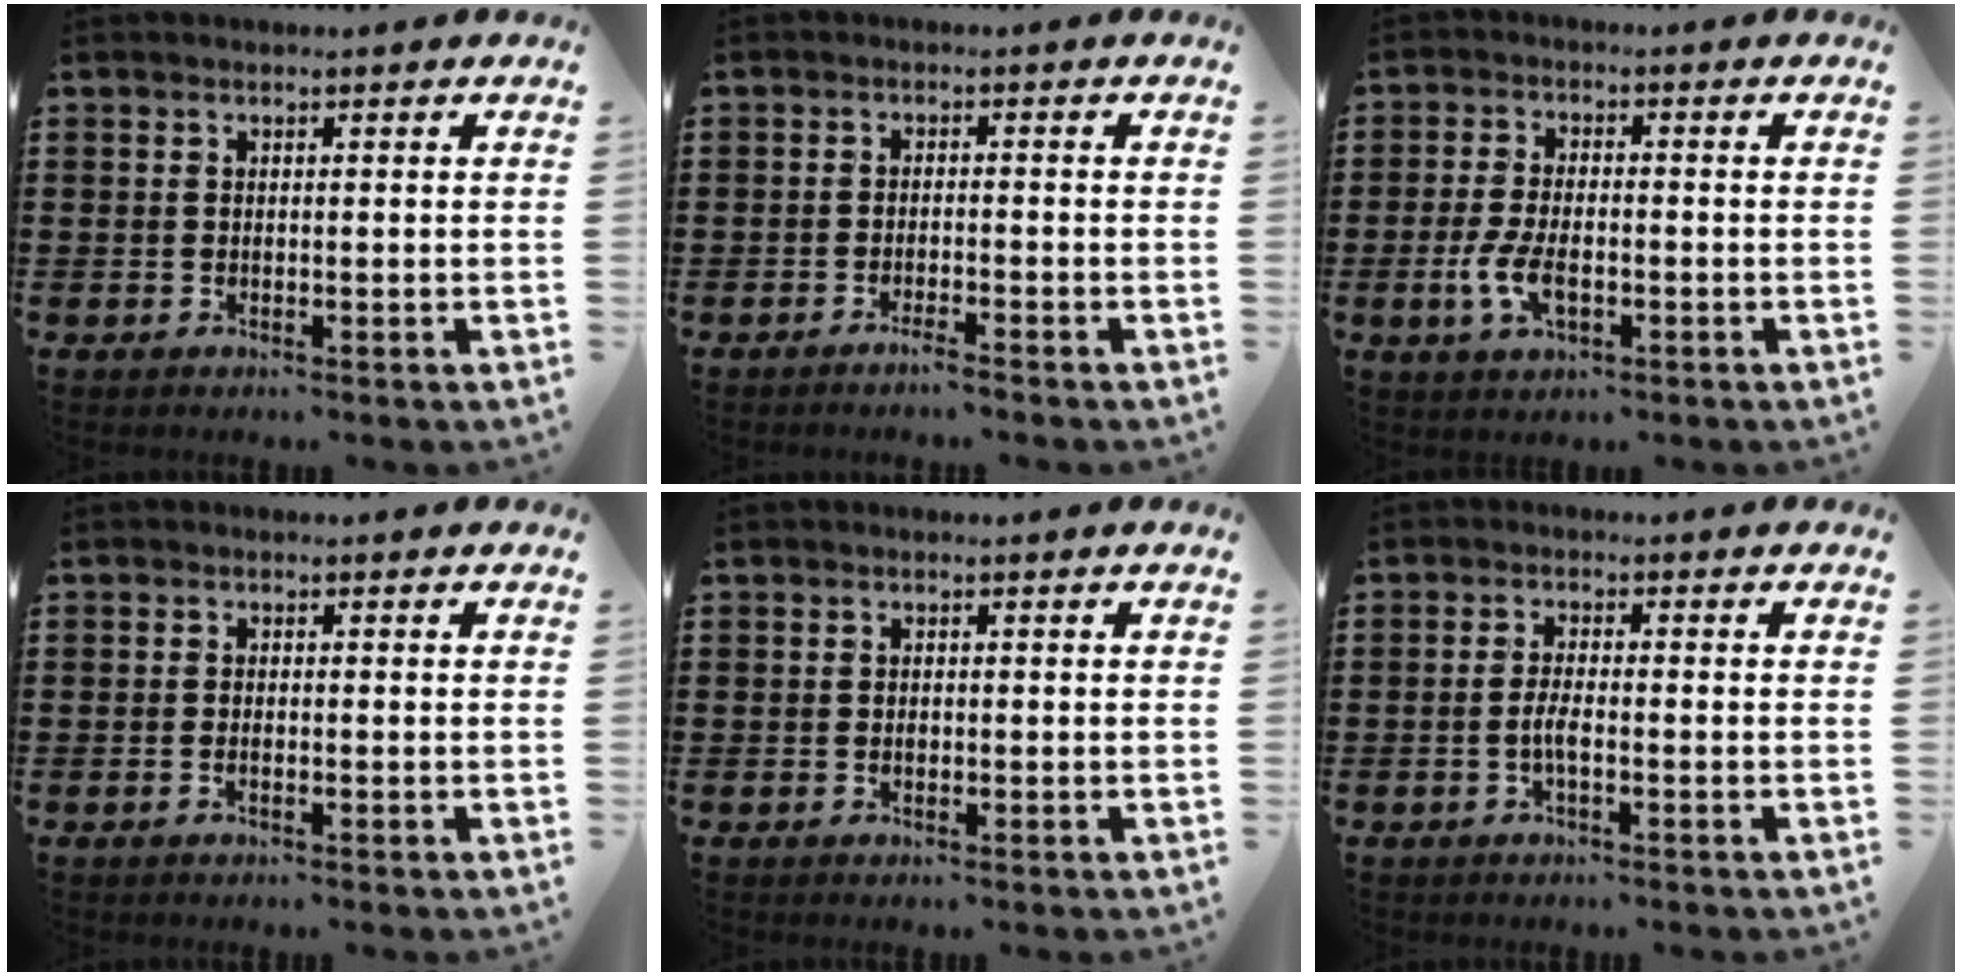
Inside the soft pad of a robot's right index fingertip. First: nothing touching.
{"total": 1.8, "force": [-1.6, -0.2, 0.8], "torque": [-0.013, -0.002, -0.029]}
{"total": 5.3, "force": [-1.6, 2.5, 4.4], "torque": [-0.104, -0.007, -0.031]}
{"total": 0.7, "force": [-0.4, 0.0, 0.6], "torque": [-0.013, -0.008, -0.005]}
{"total": 0.6, "force": [-0.2, 0.2, 0.5], "torque": [-0.013, -0.005, -0.002]}
{"total": 2.7, "force": [-0.9, 0.4, 2.5], "torque": [-0.060, -0.006, -0.021]}